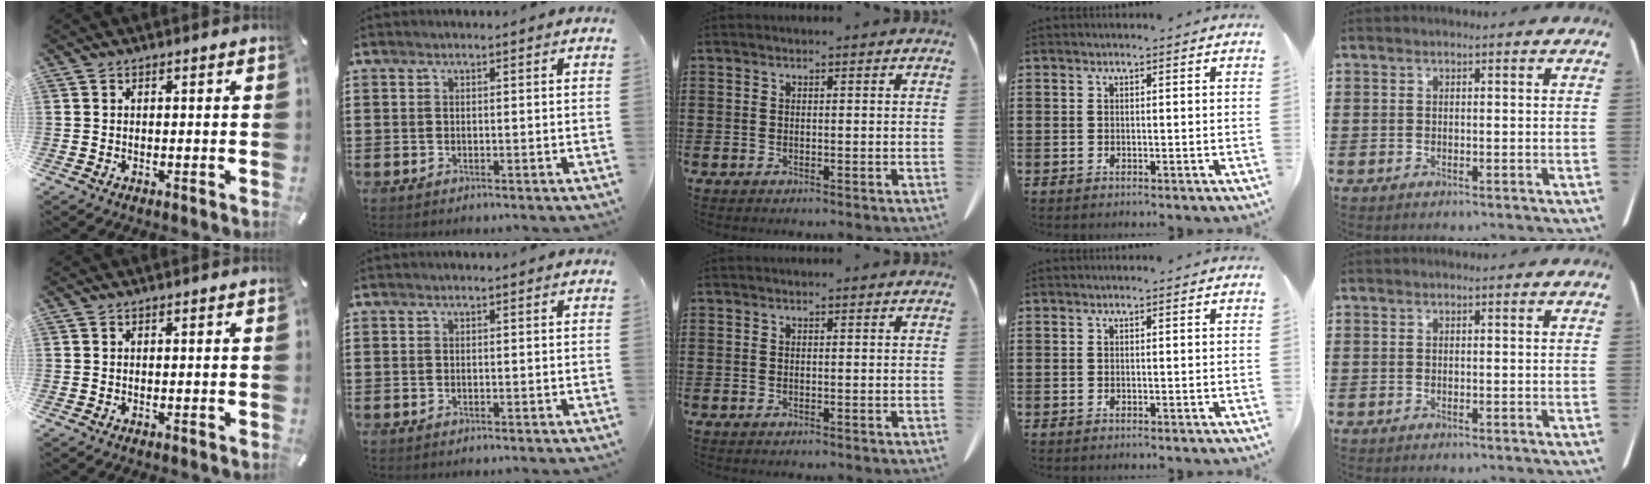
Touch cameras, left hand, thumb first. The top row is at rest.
{}